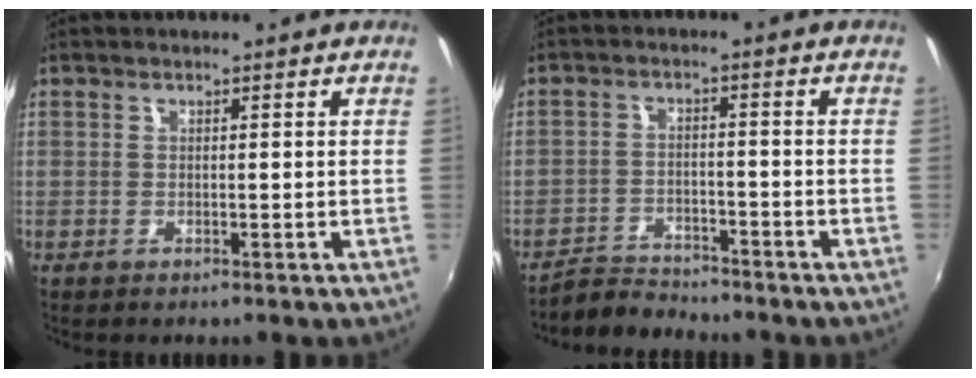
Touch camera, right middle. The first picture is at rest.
{"total": 5.6, "force": [-5.4, 1.3, 0.3], "torque": [-0.024, 0.005, -0.095]}